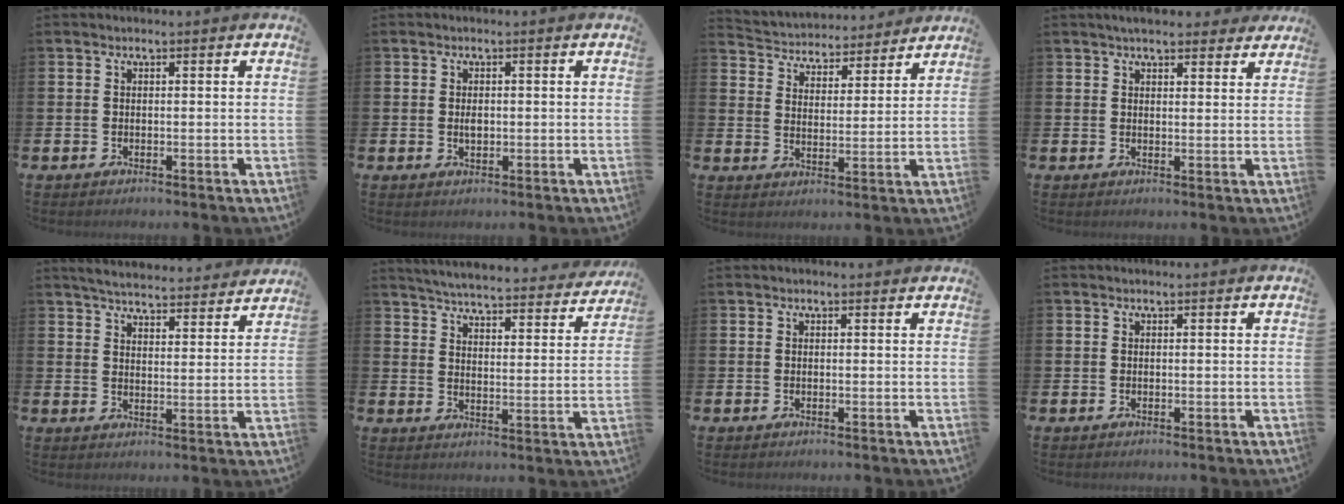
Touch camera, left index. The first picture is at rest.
{"total": 1.3, "force": [0.1, 0.7, 1.1], "torque": [-0.021, 0.004, 0.000]}
{"total": 4.5, "force": [4.2, 1.5, -0.3], "torque": [-0.028, -0.036, 0.071]}
{"total": 3.7, "force": [3.5, 1.0, 1.0], "torque": [-0.013, -0.013, 0.061]}
{"total": 5.4, "force": [5.3, 0.6, 0.7], "torque": [-0.031, -0.036, 0.093]}
{"total": 5.1, "force": [4.9, 0.4, 1.1], "torque": [-0.041, -0.042, 0.082]}
{"total": 0.0}
{"total": 0.0}